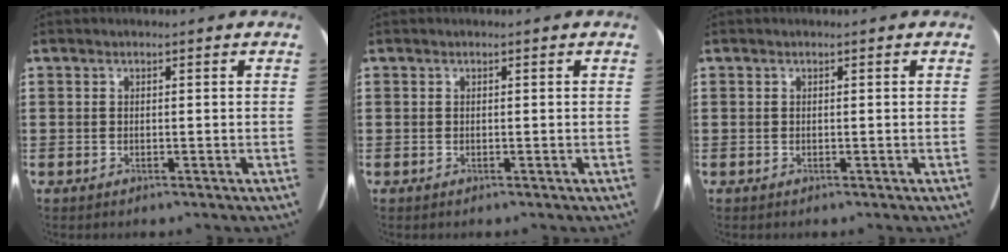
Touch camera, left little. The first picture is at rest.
{"total": 0.0}
{"total": 0.0}